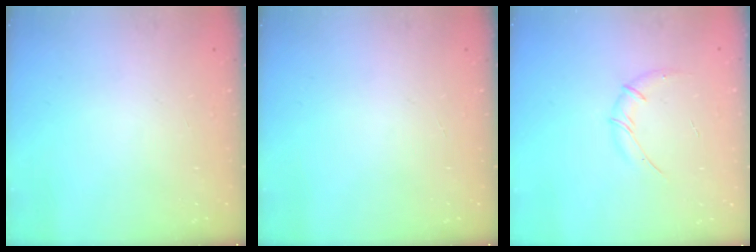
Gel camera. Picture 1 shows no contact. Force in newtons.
{"total": 0.0}
{"total": 7.9, "press": 7.8, "slide": 1.2}